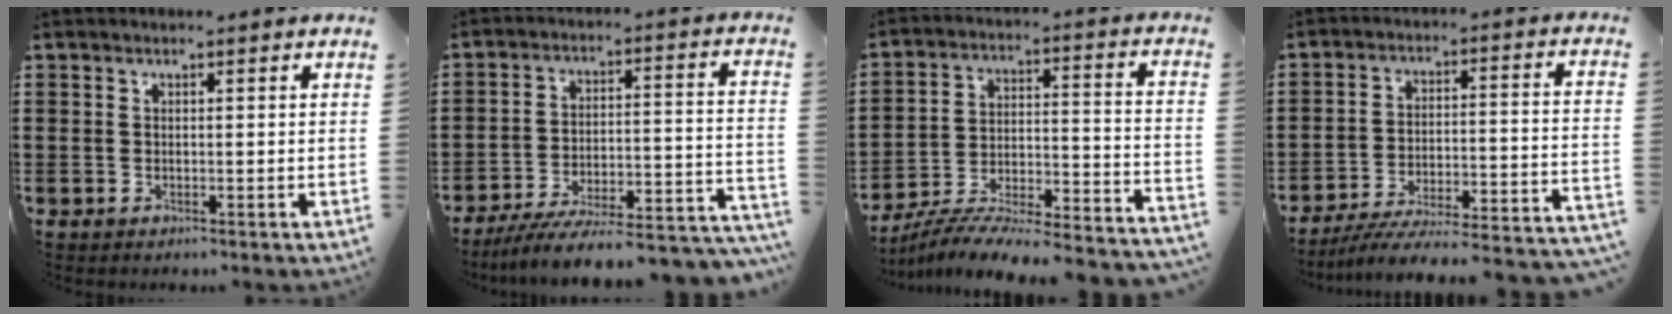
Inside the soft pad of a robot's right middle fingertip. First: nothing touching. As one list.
[{"total": 7.5, "force": [-6.7, 0.2, 3.5], "torque": [-0.050, -0.006, -0.130]}, {"total": 6.7, "force": [-6.3, -0.2, 2.1], "torque": [-0.037, -0.011, -0.132]}, {"total": 5.4, "force": [-4.7, -0.1, 2.5], "torque": [-0.046, -0.021, -0.099]}]